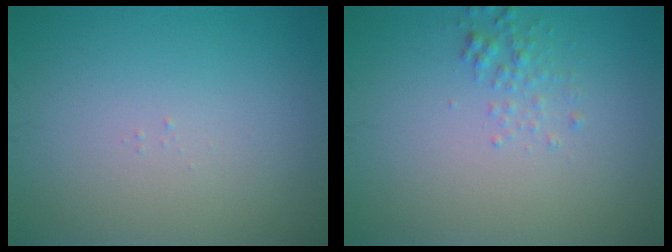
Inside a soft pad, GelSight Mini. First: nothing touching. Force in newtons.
{"total": 1.3, "press": 1.3, "slide": 0.0}